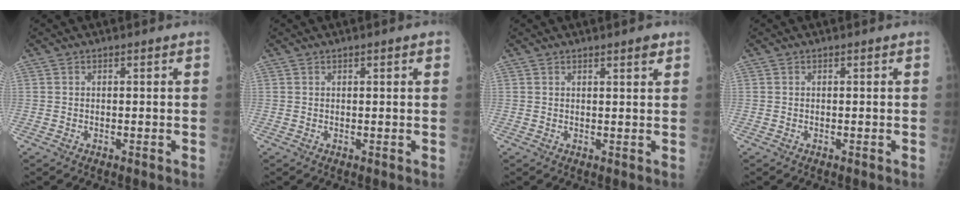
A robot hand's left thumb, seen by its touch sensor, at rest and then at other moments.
{"total": 1.8, "force": [0.8, 0.4, 1.5], "torque": [-0.021, 0.001, 0.010]}
{"total": 2.1, "force": [1.4, 0.4, 1.5], "torque": [-0.018, -0.008, 0.019]}
{"total": 0.0}